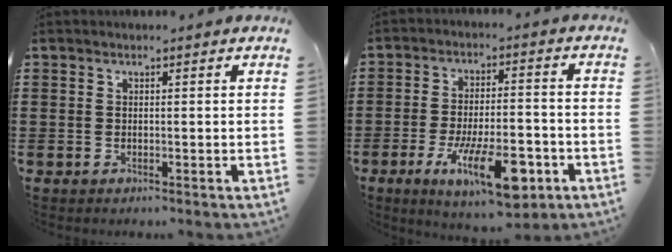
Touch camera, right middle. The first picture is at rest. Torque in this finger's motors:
{"motor_torque": [2.14, 0.00, 0.71, 0.21]}